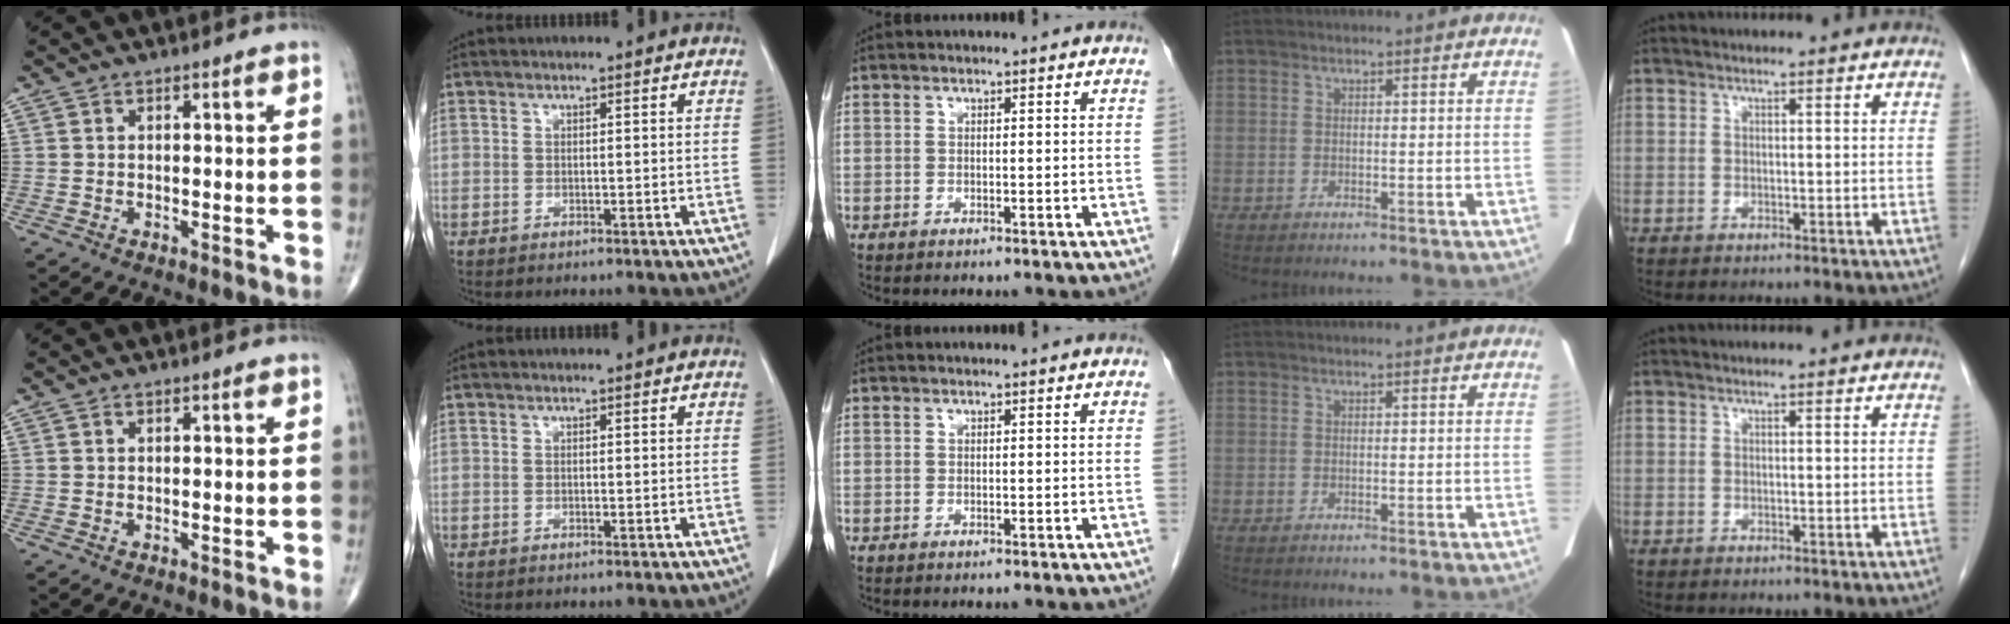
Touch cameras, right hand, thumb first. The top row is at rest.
{}